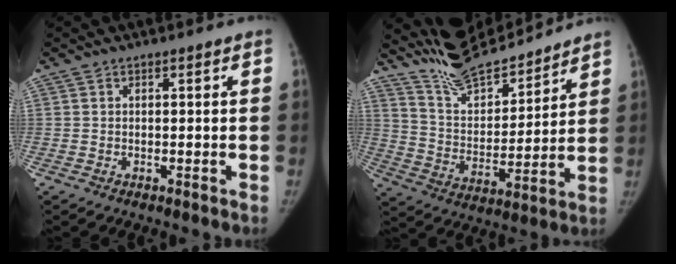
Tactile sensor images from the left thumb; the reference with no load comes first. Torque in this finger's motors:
{"motor_torque": [0.24, -0.42, -0.42, -0.60, 0.07]}